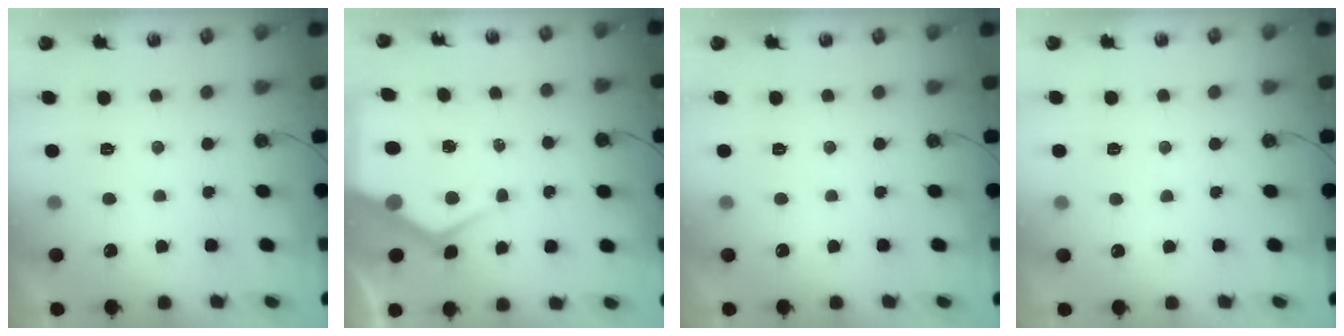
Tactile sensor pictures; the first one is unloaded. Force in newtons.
{"total": 11.2, "press": 11.1, "slide": 1.1}
{"total": 0.0}
{"total": 4.7, "press": 4.6, "slide": 0.7}